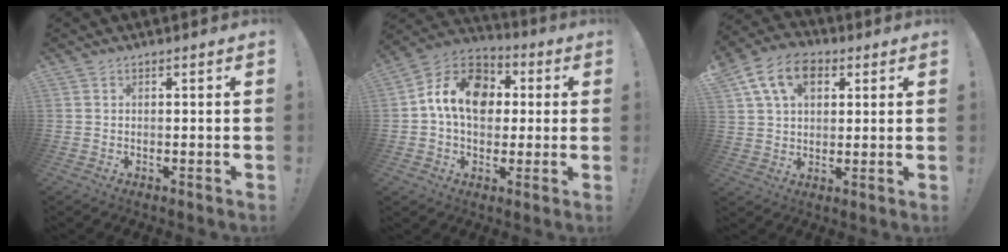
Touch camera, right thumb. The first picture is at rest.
{"total": 15.3, "force": [2.4, 11.4, 9.8], "torque": [-0.145, 0.012, 0.050]}
{"total": 13.2, "force": [5.4, 8.9, 8.0], "torque": [-0.128, -0.002, 0.104]}